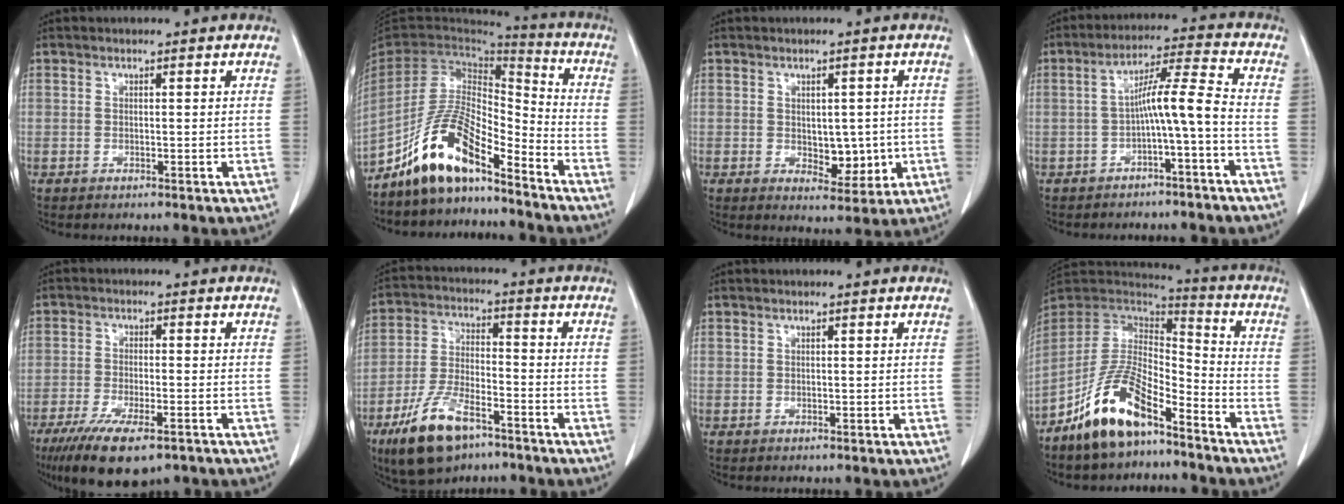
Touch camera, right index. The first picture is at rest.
{"total": 12.2, "force": [-9.2, 3.4, 7.3], "torque": [-0.148, 0.022, -0.173]}
{"total": 5.3, "force": [-0.5, 3.1, 4.3], "torque": [-0.048, -0.002, 0.004]}
{"total": 7.3, "force": [-2.2, -0.4, 7.0], "torque": [-0.116, 0.028, -0.036]}
{"total": 11.8, "force": [-7.8, 3.1, 8.2], "torque": [-0.136, -0.024, -0.124]}
{"total": 12.0, "force": [-7.5, 4.5, 8.2], "torque": [-0.174, -0.010, -0.137]}
{"total": 0.0}
{"total": 13.4, "force": [-8.8, 4.6, 9.0], "torque": [-0.183, 0.011, -0.168]}